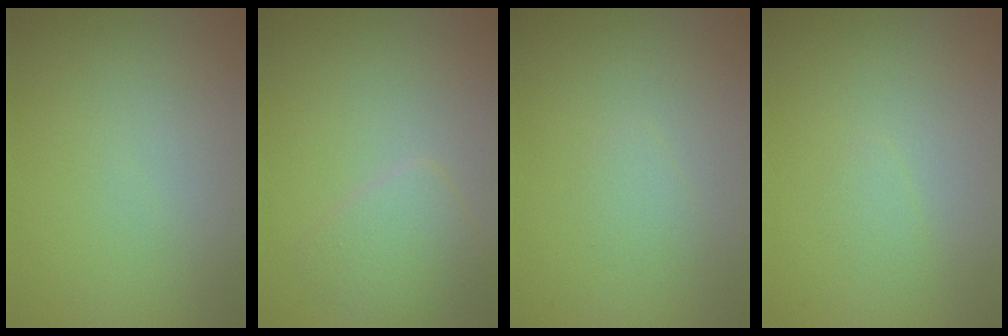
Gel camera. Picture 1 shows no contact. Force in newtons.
{"total": 2.6, "press": 2.6, "slide": 0.1}
{"total": 0.9, "press": 0.9, "slide": 0.1}
{"total": 0.7, "press": 0.7, "slide": 0.0}